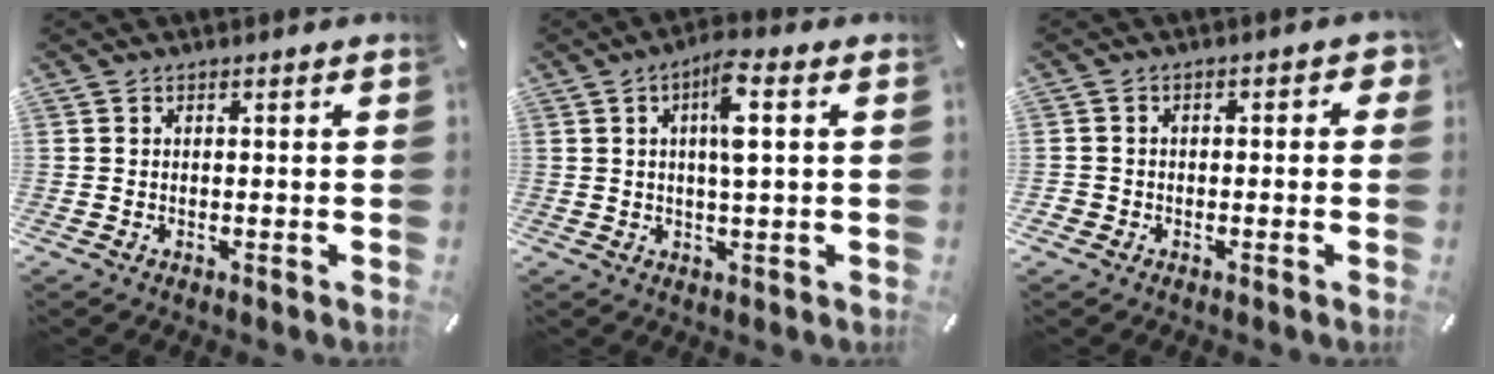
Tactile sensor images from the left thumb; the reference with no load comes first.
{"total": 7.6, "force": [2.0, 1.6, 7.2], "torque": [-0.126, -0.002, 0.028]}
{"total": 3.7, "force": [-1.5, 2.9, 1.7], "torque": [-0.029, 0.015, -0.029]}